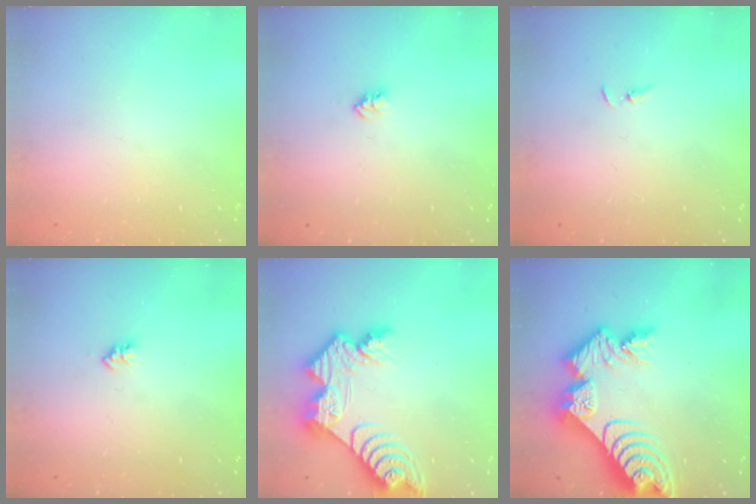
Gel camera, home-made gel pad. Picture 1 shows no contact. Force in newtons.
{"total": 2.7, "press": 2.7, "slide": 0.4}
{"total": 1.3, "press": 1.2, "slide": 0.3}
{"total": 2.6, "press": 2.5, "slide": 0.4}
{"total": 13.9, "press": 13.9, "slide": 1.0}
{"total": 17.0, "press": 16.9, "slide": 1.6}